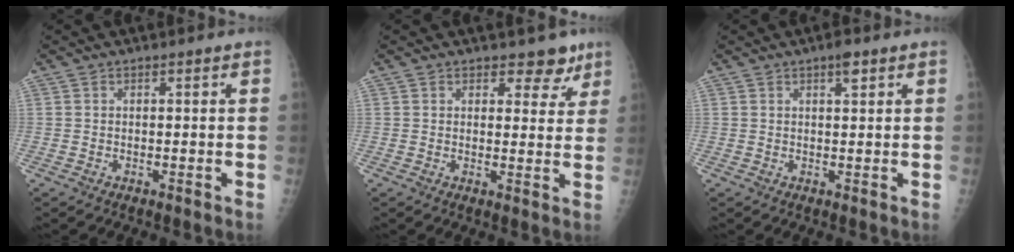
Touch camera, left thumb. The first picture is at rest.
{"total": 4.9, "force": [3.6, 2.8, 1.7], "torque": [0.014, -0.019, 0.044]}
{"total": 2.2, "force": [1.3, 0.6, 1.6], "torque": [-0.021, -0.005, 0.019]}